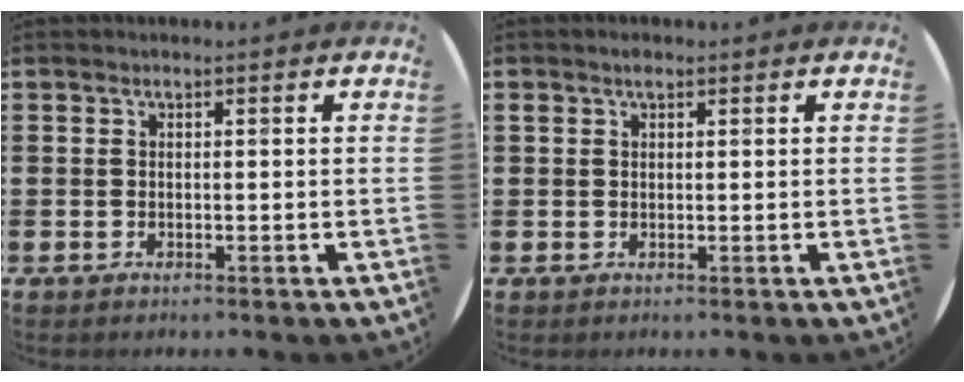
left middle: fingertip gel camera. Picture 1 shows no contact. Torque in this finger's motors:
{"motor_torque": [0.36, -0.24, 0.00, 0.00]}